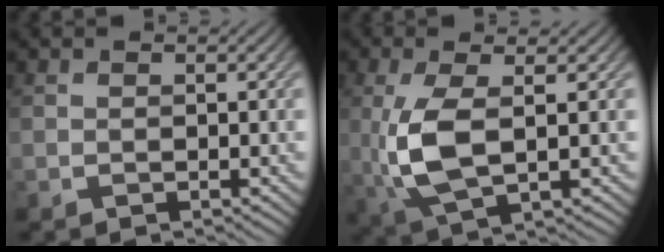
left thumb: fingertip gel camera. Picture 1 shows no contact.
{"total": 7.3, "force": [0.5, 2.8, 6.7], "torque": [-0.164, 0.001, 0.010]}